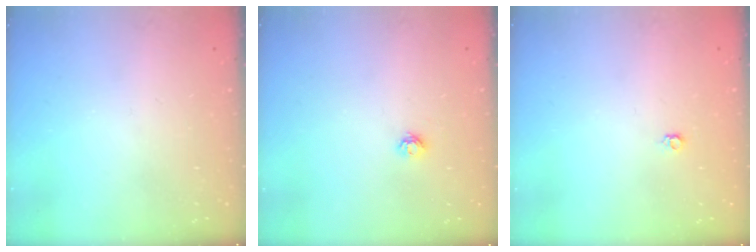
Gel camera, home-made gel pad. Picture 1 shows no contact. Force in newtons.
{"total": 3.8, "press": 3.8, "slide": 0.5}
{"total": 3.1, "press": 3.0, "slide": 0.6}